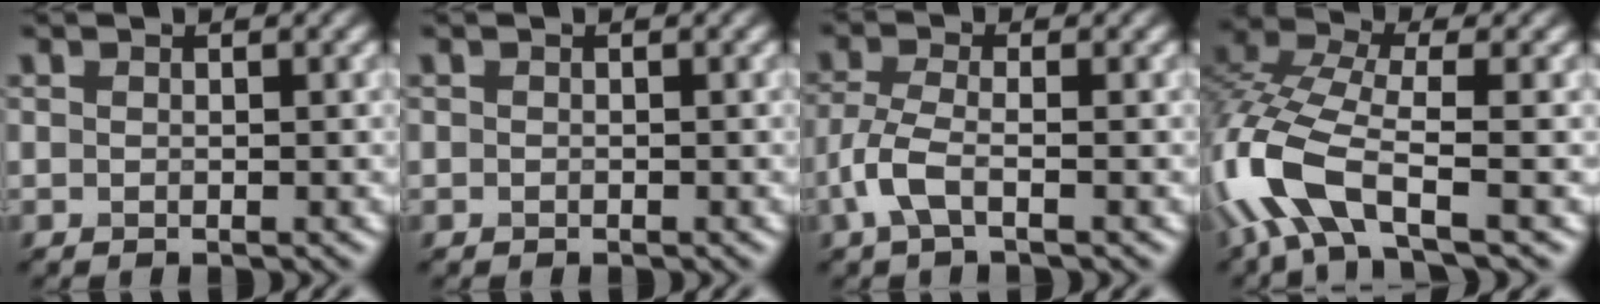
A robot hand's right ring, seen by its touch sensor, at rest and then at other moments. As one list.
[{"total": 0.0}, {"total": 3.1, "force": [-1.4, 1.2, 2.4], "torque": [-0.067, 0.005, -0.036]}, {"total": 8.7, "force": [-3.5, 3.7, 7.0], "torque": [-0.167, 0.015, -0.087]}]